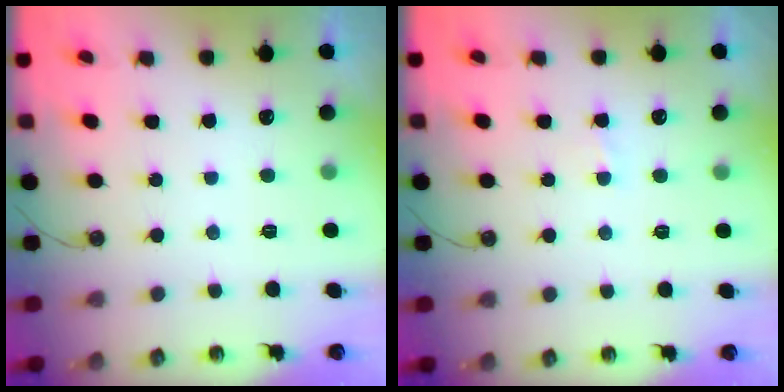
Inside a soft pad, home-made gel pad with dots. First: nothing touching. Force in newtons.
{"total": 1.4, "press": 1.3, "slide": 0.2}